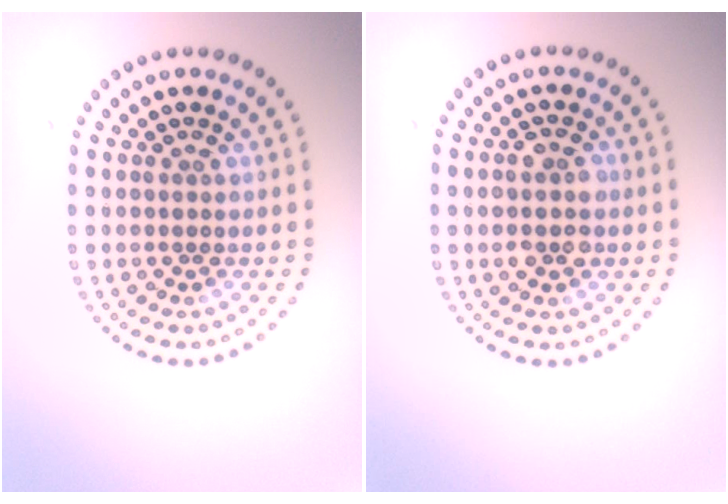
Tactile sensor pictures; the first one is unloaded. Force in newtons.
{"total": 2.9, "press": 2.8, "slide": 0.3}